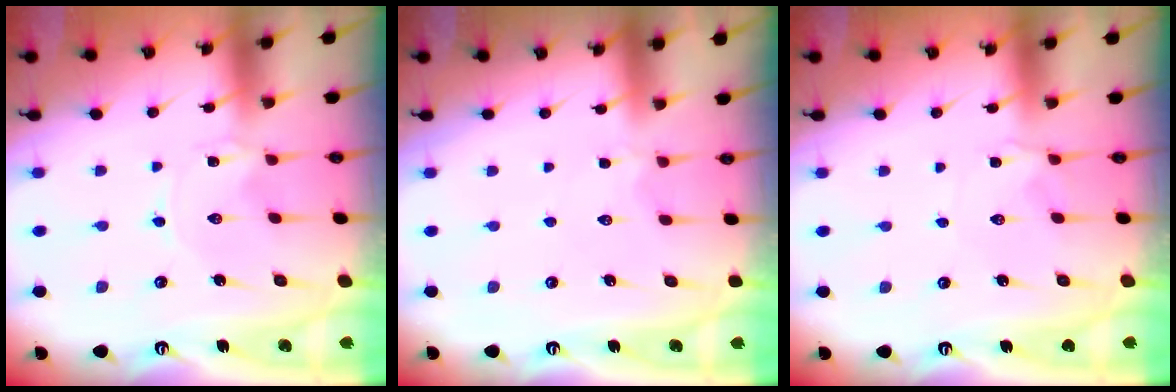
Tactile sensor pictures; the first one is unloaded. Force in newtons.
{"total": 2.2, "press": 2.2, "slide": 0.5}
{"total": 1.9, "press": 1.9, "slide": 0.4}